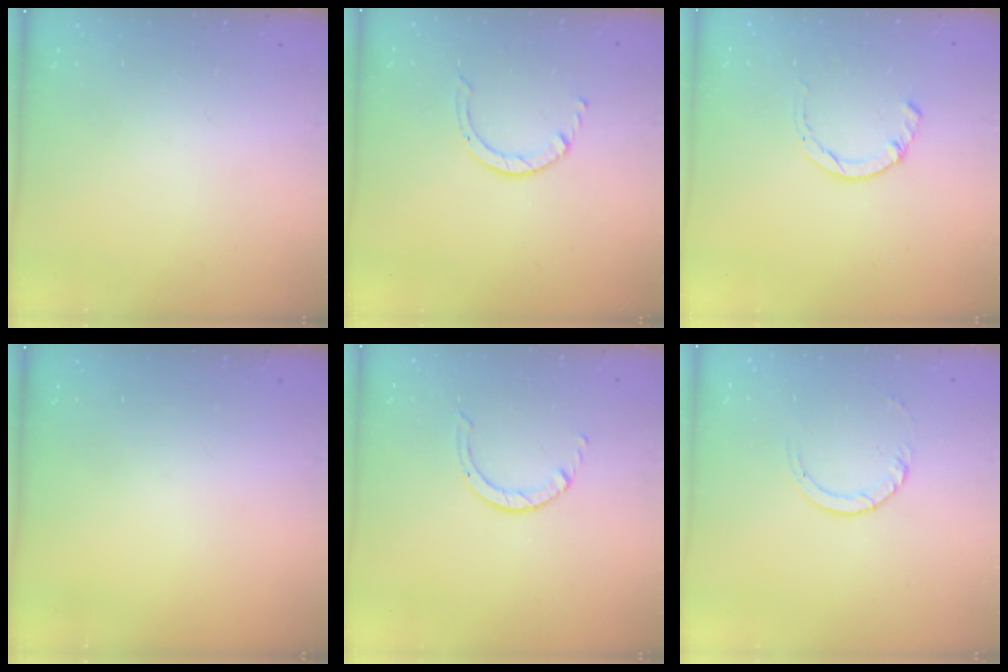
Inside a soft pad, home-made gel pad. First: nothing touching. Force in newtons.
{"total": 2.5, "press": 2.4, "slide": 0.3}
{"total": 2.3, "press": 2.3, "slide": 0.5}
{"total": 0.0}
{"total": 1.7, "press": 1.7, "slide": 0.1}
{"total": 3.0, "press": 2.9, "slide": 0.4}